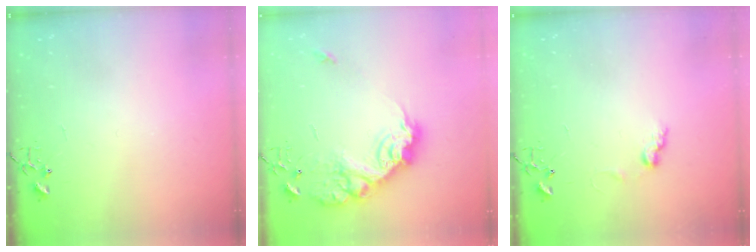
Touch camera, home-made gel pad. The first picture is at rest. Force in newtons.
{"total": 20.9, "press": 20.8, "slide": 1.3}
{"total": 7.2, "press": 7.2, "slide": 0.2}